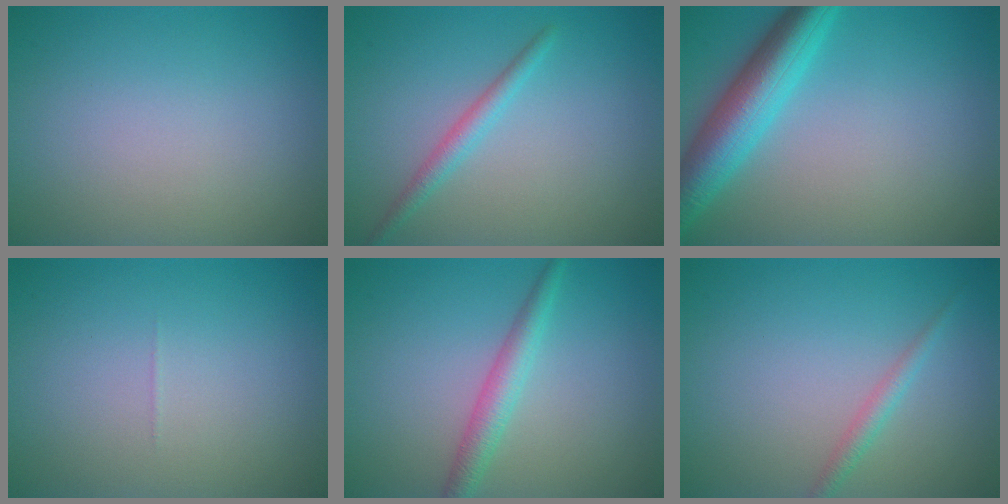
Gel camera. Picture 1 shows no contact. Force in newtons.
{"total": 1.8, "press": 1.8, "slide": 0.0}
{"total": 6.2, "press": 6.2, "slide": 0.3}
{"total": 0.0}
{"total": 2.5, "press": 2.5, "slide": 0.1}
{"total": 1.4, "press": 1.4, "slide": 0.0}